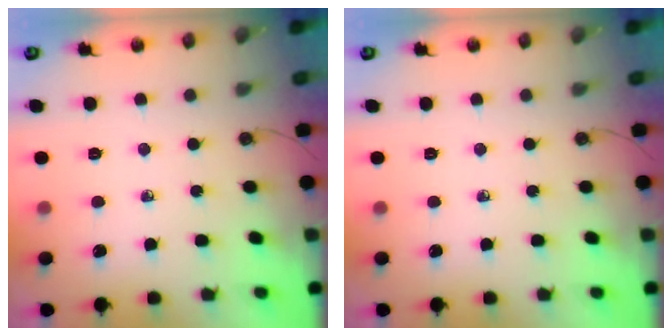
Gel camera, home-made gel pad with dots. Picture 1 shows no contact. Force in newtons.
{"total": 0.0}